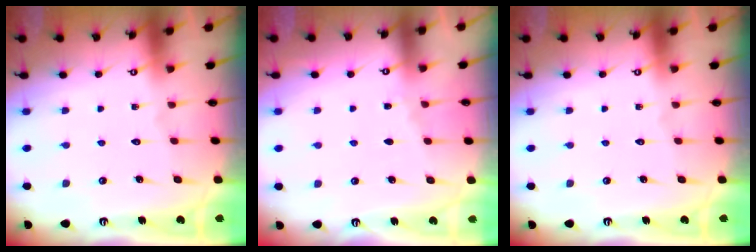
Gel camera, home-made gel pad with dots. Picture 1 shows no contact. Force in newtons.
{"total": 2.7, "press": 2.6, "slide": 0.5}
{"total": 0.0}